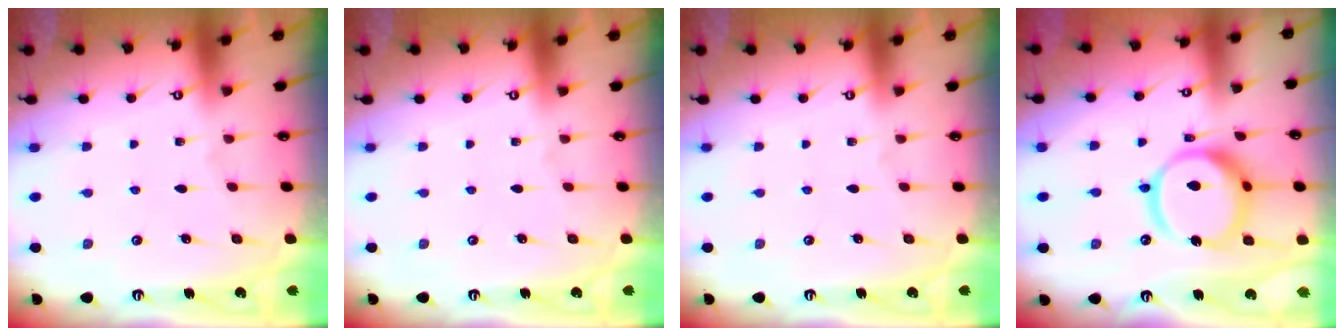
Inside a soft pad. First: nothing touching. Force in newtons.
{"total": 0.0}
{"total": 0.0}
{"total": 15.4, "press": 15.4, "slide": 1.5}